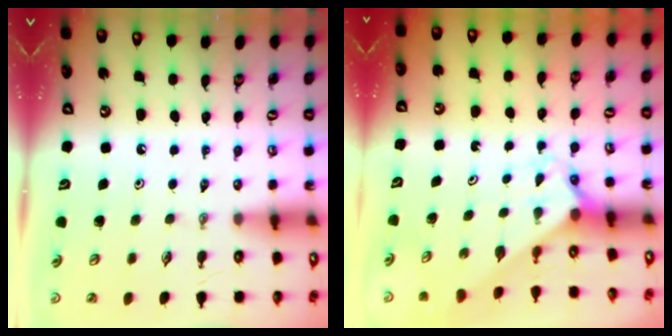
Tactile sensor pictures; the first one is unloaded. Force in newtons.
{"total": 2.1, "press": 2.1, "slide": 0.1}